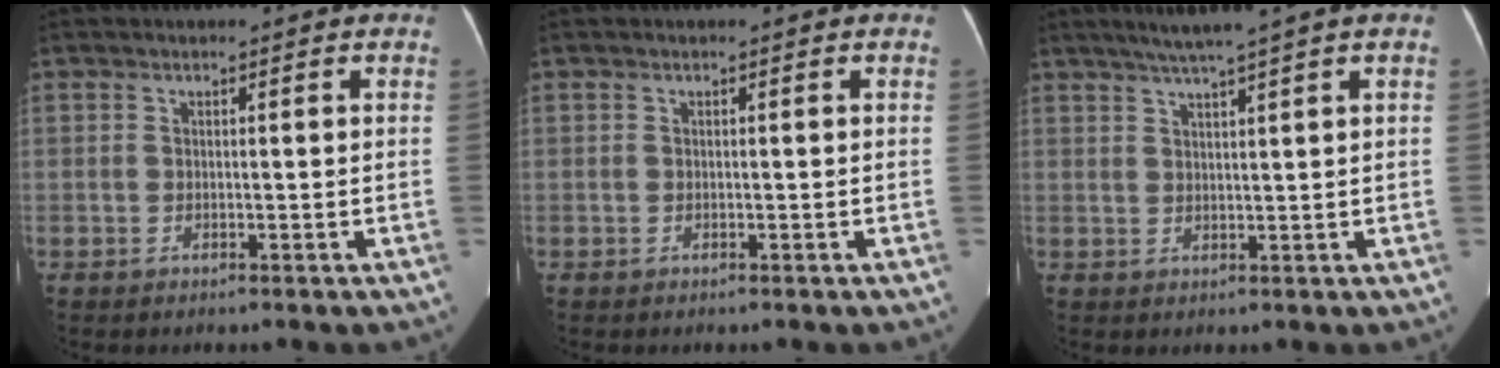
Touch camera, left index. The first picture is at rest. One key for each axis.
{"total": 0.0}
{"total": 4.8, "fx": 3.5, "fy": -1.2, "fz": 3.1, "tx": -0.055, "ty": 0.008, "tz": 0.063}